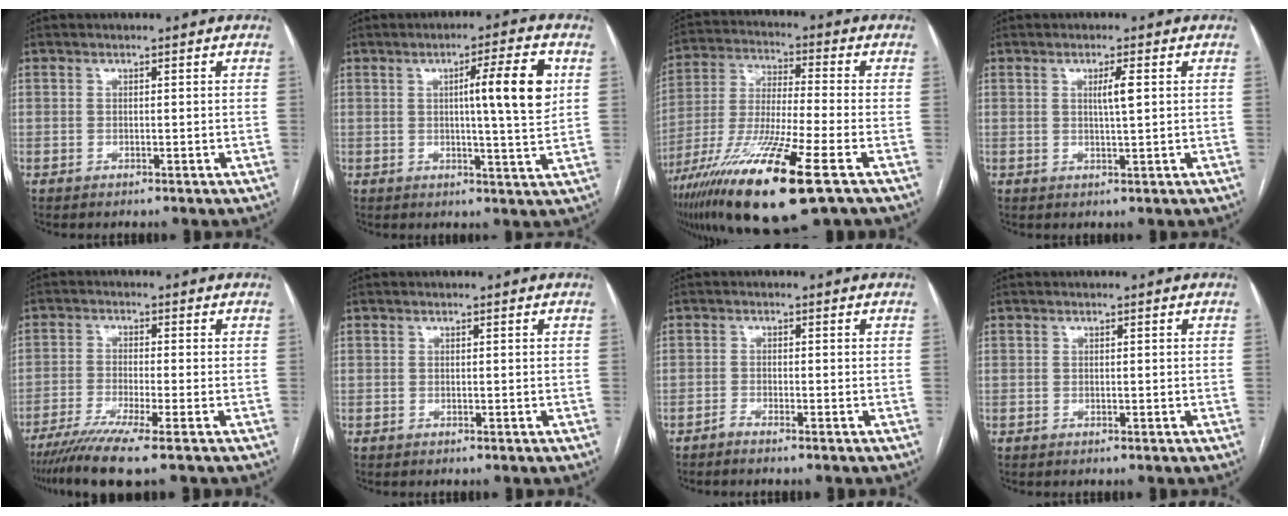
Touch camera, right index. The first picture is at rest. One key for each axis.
{"total": 9.2, "fx": 2.1, "fy": -0.1, "fz": 9.0, "tx": -0.133, "ty": 0.001, "tz": 0.027}
{"total": 19.4, "fx": -10.3, "fy": 1.0, "fz": 16.4, "tx": -0.326, "ty": -0.049, "tz": -0.188}
{"total": 2.6, "fx": 0.7, "fy": -0.1, "fz": 2.5, "tx": -0.045, "ty": -0.003, "tz": 0.011}
{"total": 8.3, "fx": -6.1, "fy": -1.0, "fz": 5.6, "tx": -0.089, "ty": -0.021, "tz": -0.103}
{"total": 0.0}
{"total": 1.5, "fx": -1.3, "fy": -0.3, "fz": 0.7, "tx": -0.012, "ty": 0.002, "tz": -0.025}
{"total": 0.0}